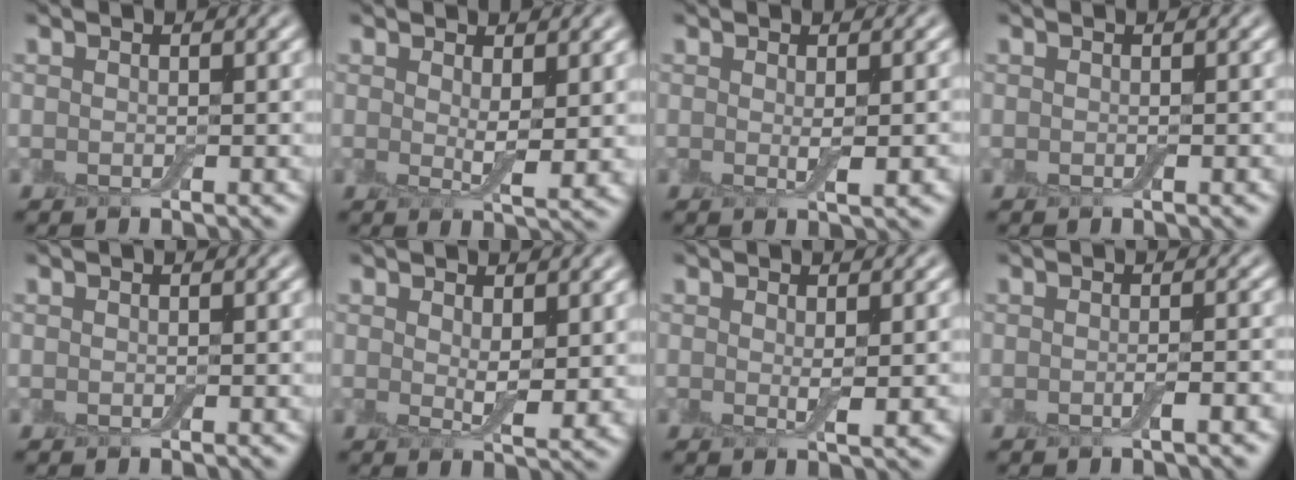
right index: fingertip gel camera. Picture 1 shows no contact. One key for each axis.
{"total": 2.1, "fx": 0.8, "fy": 0.4, "fz": 1.9, "tx": -0.035, "ty": -0.005, "tz": 0.014}
{"total": 1.6, "fx": -0.1, "fy": 0.1, "fz": 1.5, "tx": -0.029, "ty": -0.003, "tz": 0.000}
{"total": 0.0}
{"total": 0.0}
{"total": 2.2, "fx": 0.8, "fy": 0.8, "fz": 1.9, "tx": -0.035, "ty": -0.005, "tz": 0.015}
{"total": 1.3, "fx": 0.1, "fy": 0.0, "fz": 1.3, "tx": -0.025, "ty": -0.002, "tz": 0.000}
{"total": 1.1, "fx": -0.6, "fy": -0.3, "fz": 0.9, "tx": -0.018, "ty": 0.003, "tz": -0.010}